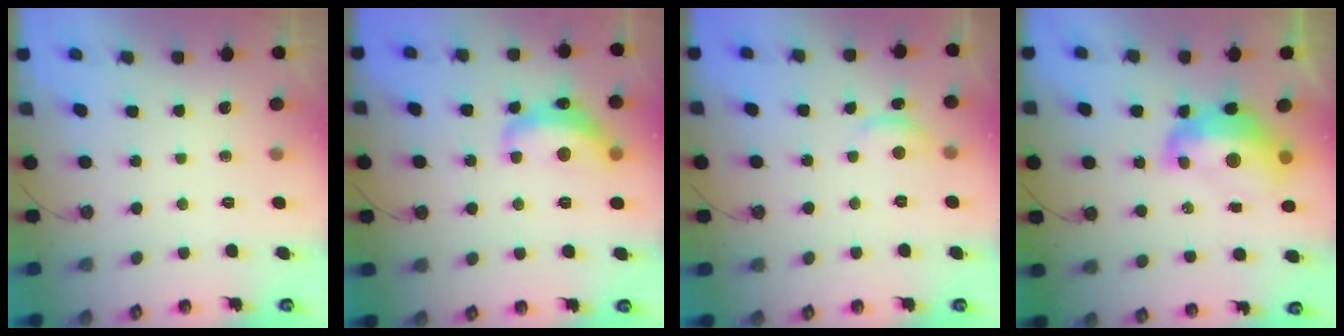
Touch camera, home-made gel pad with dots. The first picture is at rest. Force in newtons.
{"total": 8.3, "press": 8.3, "slide": 1.1}
{"total": 0.7, "press": 0.6, "slide": 0.5}
{"total": 8.9, "press": 8.8, "slide": 1.5}